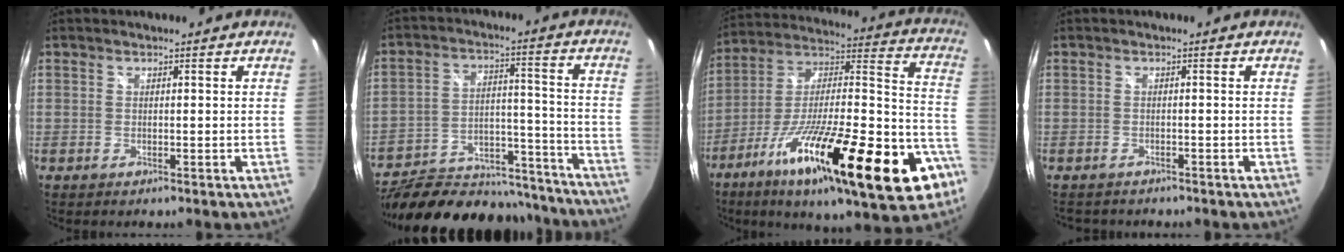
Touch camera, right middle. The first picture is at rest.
{"total": 28.2, "force": [-22.9, 11.4, 11.9], "torque": [-0.232, 0.022, -0.297]}
{"total": 34.2, "force": [-17.3, 8.1, 28.3], "torque": [-0.433, -0.028, -0.279]}
{"total": 5.3, "force": [-4.9, 1.6, 1.4], "torque": [-0.038, -0.007, -0.076]}